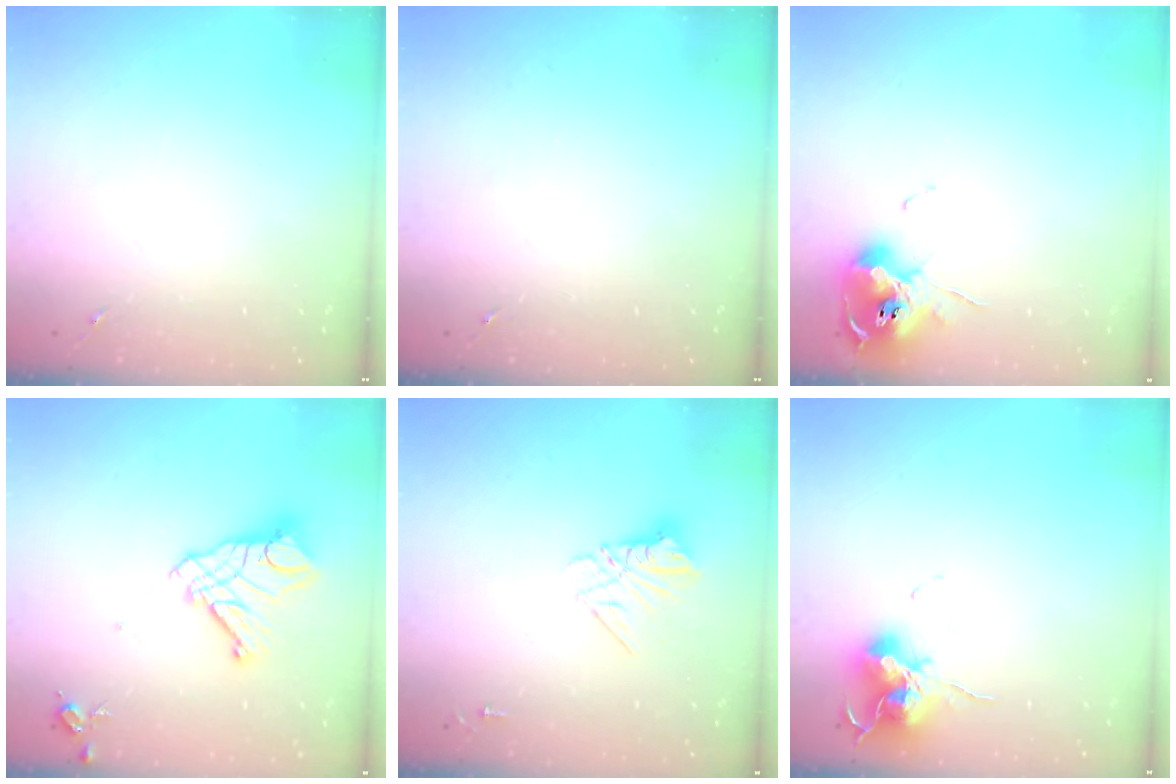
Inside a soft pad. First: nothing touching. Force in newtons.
{"total": 0.0}
{"total": 10.6, "press": 10.5, "slide": 1.2}
{"total": 14.6, "press": 14.6, "slide": 1.5}
{"total": 9.8, "press": 9.7, "slide": 0.8}
{"total": 12.6, "press": 12.5, "slide": 1.4}